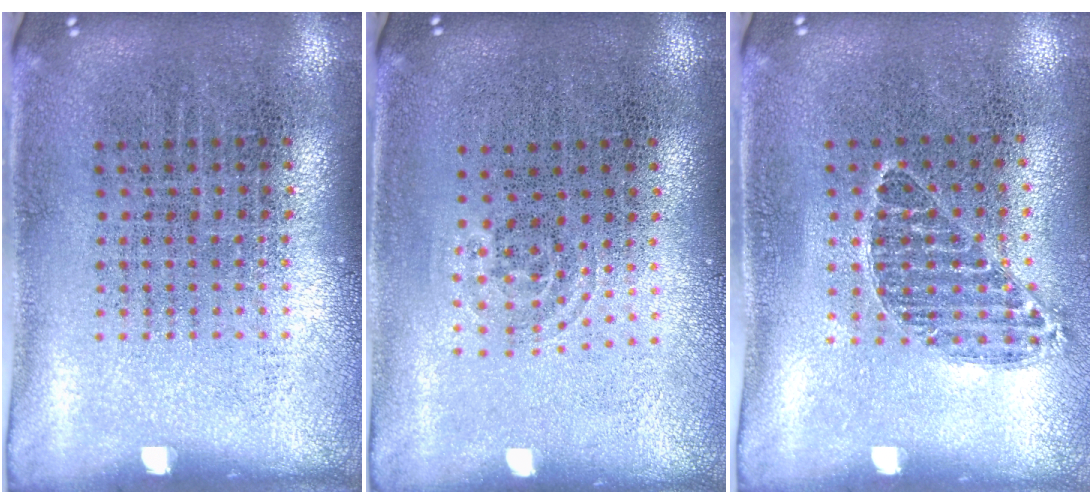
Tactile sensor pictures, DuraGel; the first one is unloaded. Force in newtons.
{"total": 0.8, "press": 0.6, "slide": 0.6}
{"total": 0.8, "press": 0.7, "slide": 0.3}